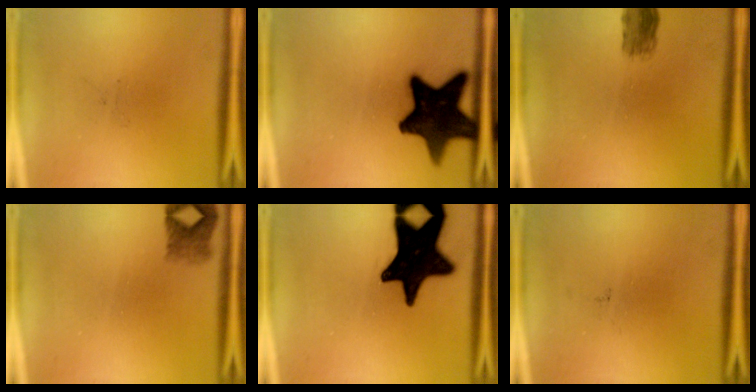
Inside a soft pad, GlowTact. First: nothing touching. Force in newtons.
{"total": 15.9}
{"total": 2.9}
{"total": 2.4}
{"total": 19.9}
{"total": 0.0}